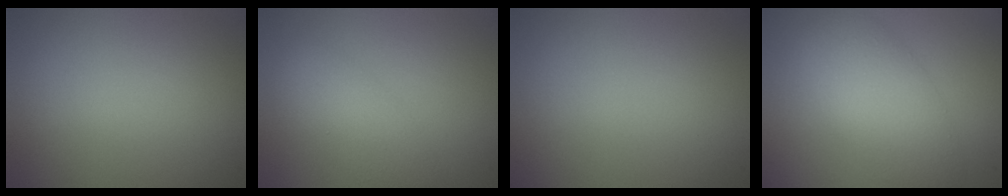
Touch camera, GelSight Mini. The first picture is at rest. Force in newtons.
{"total": 1.9, "press": 1.9, "slide": 0.2}
{"total": 0.0}
{"total": 5.4, "press": 5.4, "slide": 0.3}